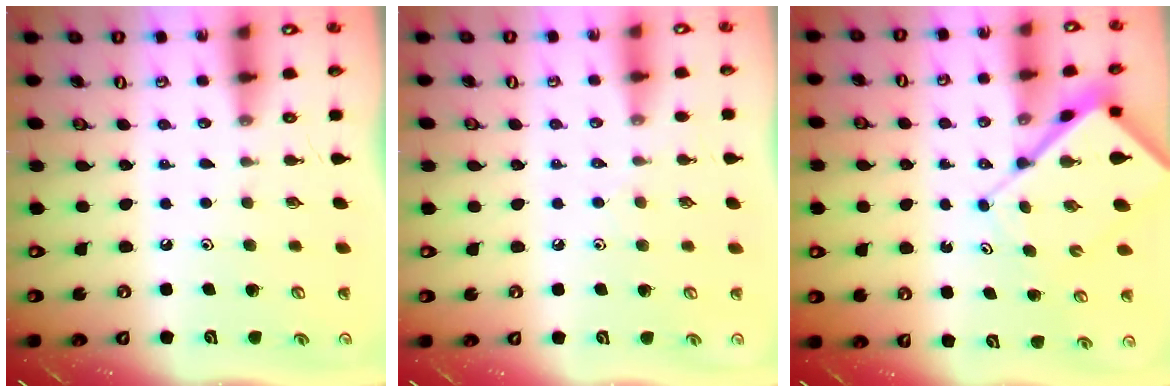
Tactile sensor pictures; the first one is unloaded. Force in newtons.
{"total": 2.4, "press": 2.4, "slide": 0.5}
{"total": 8.9, "press": 8.9, "slide": 0.9}